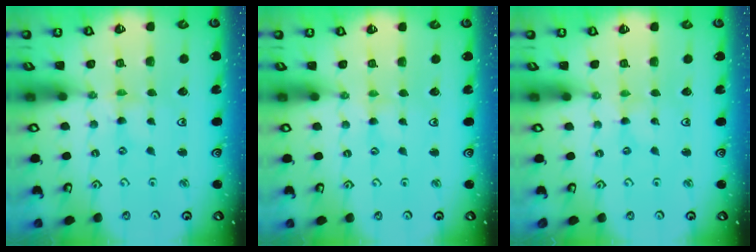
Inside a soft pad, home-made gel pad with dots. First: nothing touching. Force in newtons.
{"total": 1.1, "press": 1.1, "slide": 0.2}
{"total": 0.0}